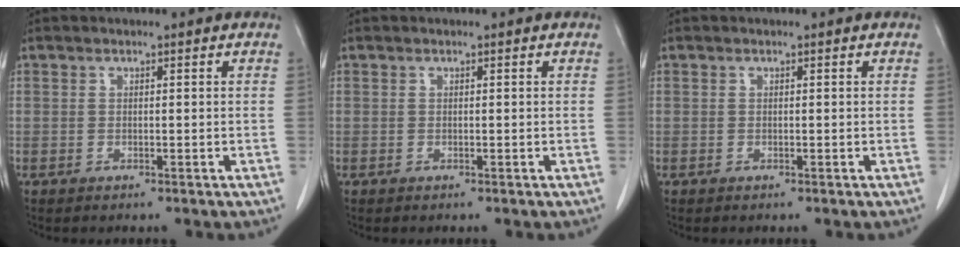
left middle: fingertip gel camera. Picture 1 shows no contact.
{"total": 0.0}
{"total": 0.0}